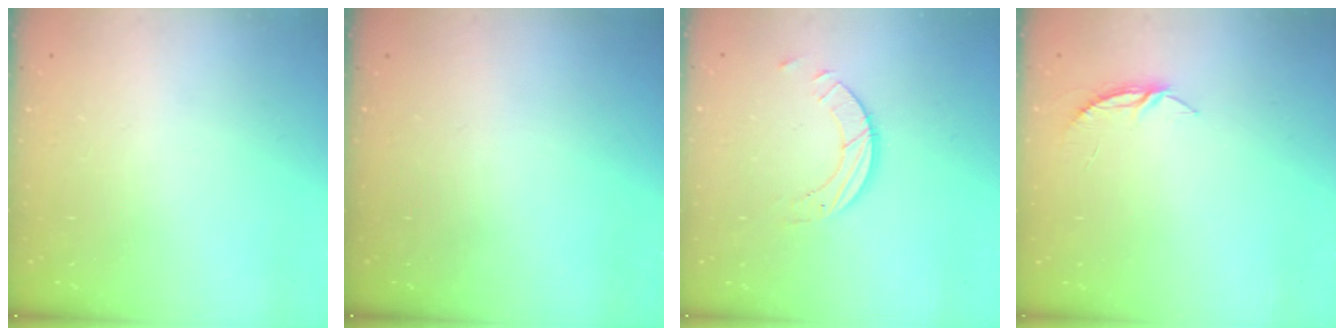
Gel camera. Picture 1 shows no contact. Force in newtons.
{"total": 0.0}
{"total": 4.2, "press": 4.2, "slide": 0.3}
{"total": 3.7, "press": 3.6, "slide": 0.4}